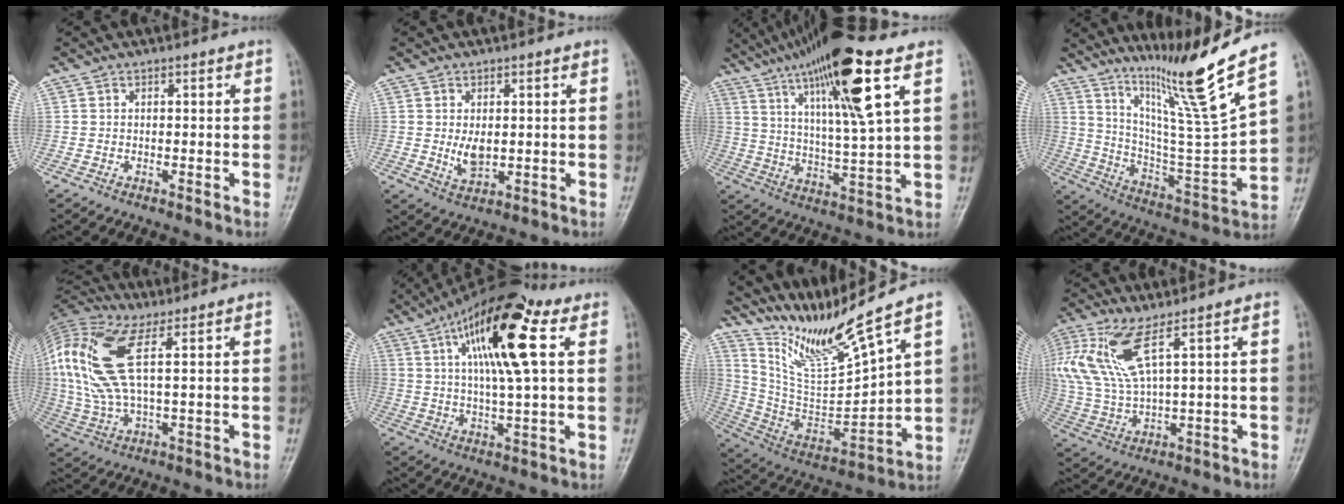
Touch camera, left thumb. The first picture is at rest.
{"total": 4.0, "force": [0.2, 2.3, 3.2], "torque": [-0.048, -0.011, 0.013]}
{"total": 19.3, "force": [9.7, 2.7, 16.5], "torque": [-0.281, -0.022, 0.170]}
{"total": 18.8, "force": [13.5, -1.5, 13.0], "torque": [-0.191, -0.102, 0.242]}
{"total": 15.6, "force": [4.5, 5.5, 13.8], "torque": [-0.330, 0.010, 0.086]}
{"total": 17.1, "force": [6.0, 4.4, 15.4], "torque": [-0.264, 0.004, 0.094]}
{"total": 14.8, "force": [12.6, -1.0, 7.7], "torque": [-0.137, -0.075, 0.256]}
{"total": 12.2, "force": [6.1, 3.0, 10.2], "torque": [-0.251, -0.016, 0.130]}